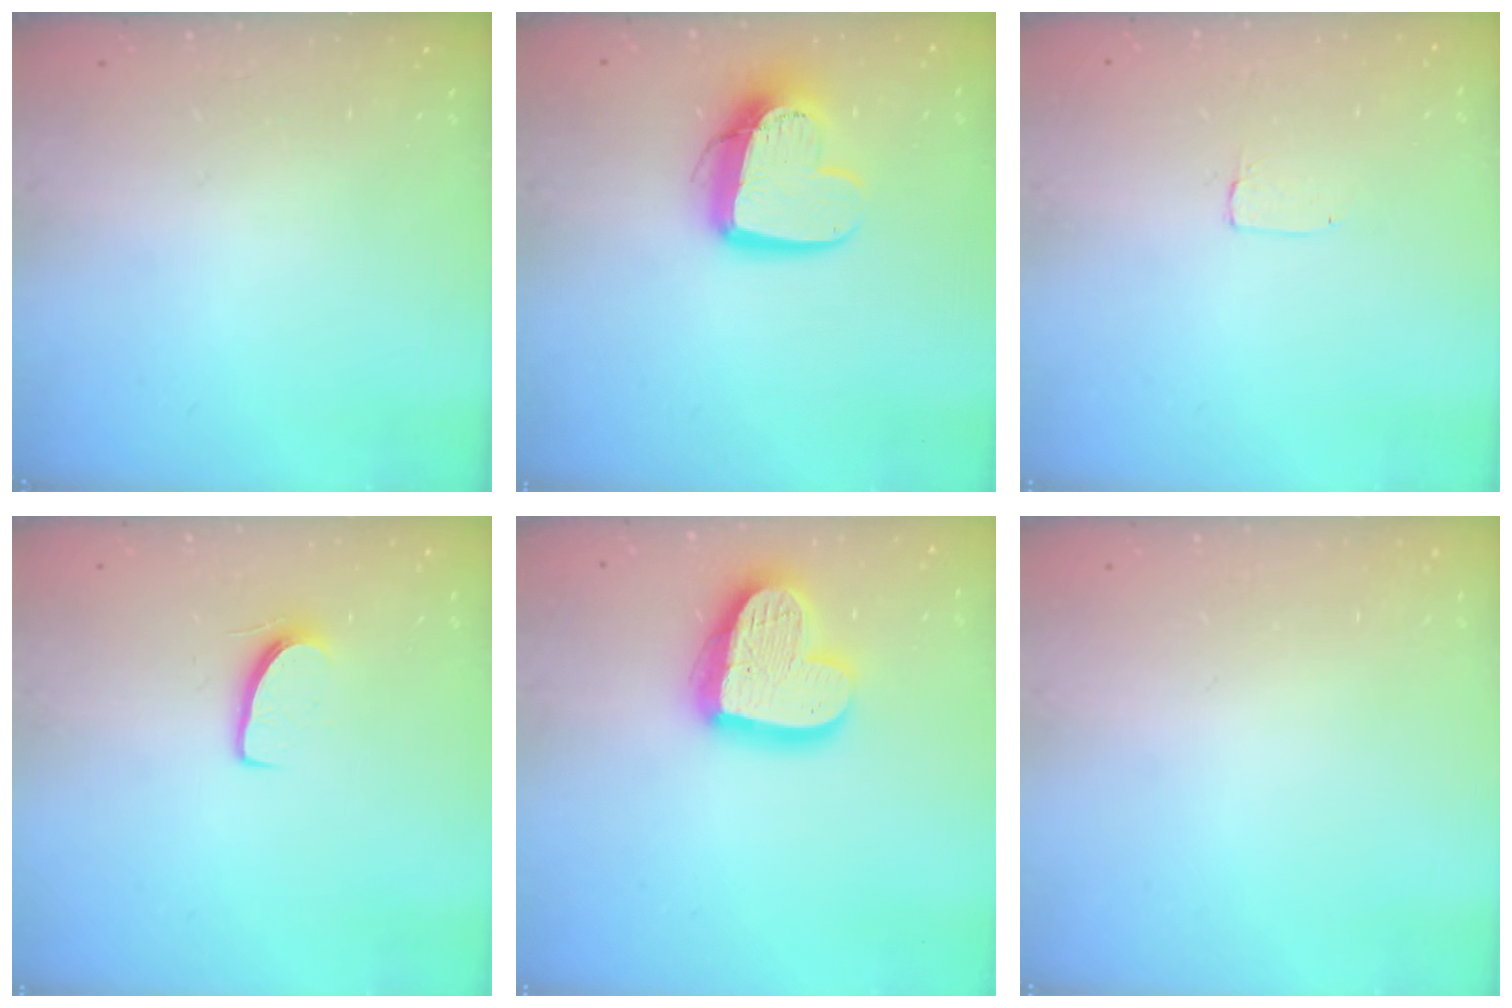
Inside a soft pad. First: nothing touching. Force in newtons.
{"total": 12.9, "press": 12.8, "slide": 1.1}
{"total": 2.0, "press": 2.0, "slide": 0.0}
{"total": 6.7, "press": 6.7, "slide": 0.5}
{"total": 18.1, "press": 18.0, "slide": 1.5}
{"total": 0.0}